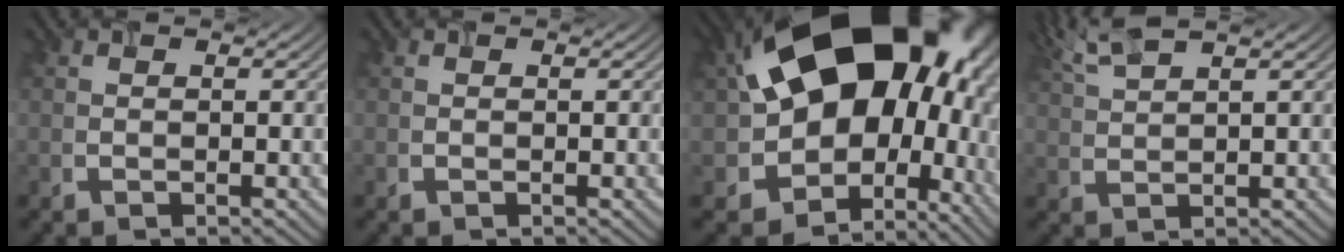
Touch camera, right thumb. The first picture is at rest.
{"total": 0.0}
{"total": 22.3, "force": [4.1, 15.6, 15.5], "torque": [-0.243, -0.017, 0.121]}
{"total": 4.5, "force": [3.2, 0.6, 3.0], "torque": [-0.070, 0.024, 0.079]}